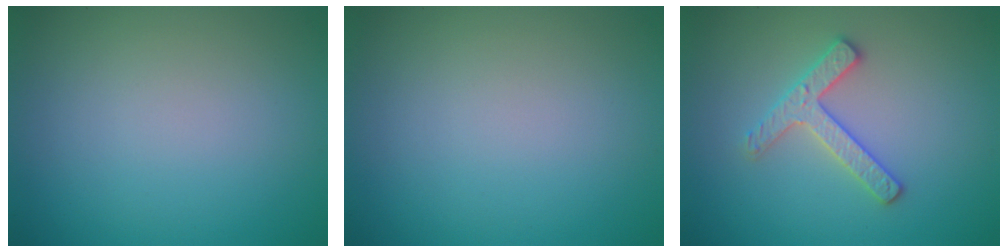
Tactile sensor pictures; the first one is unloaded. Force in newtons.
{"total": 0.0}
{"total": 2.5, "press": 2.5, "slide": 0.4}